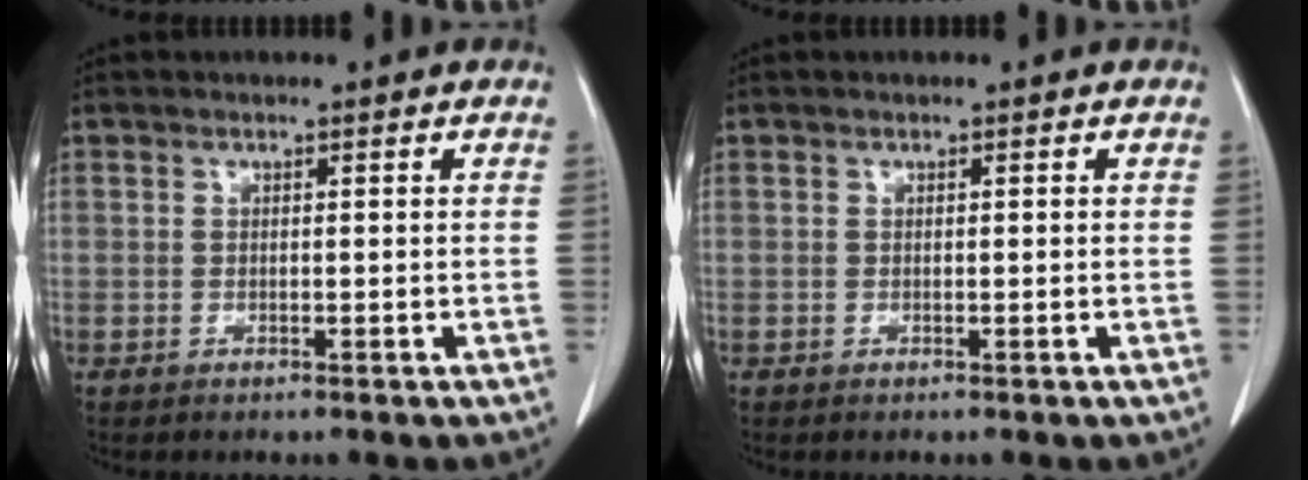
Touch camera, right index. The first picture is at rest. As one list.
[{"total": 0.0}]